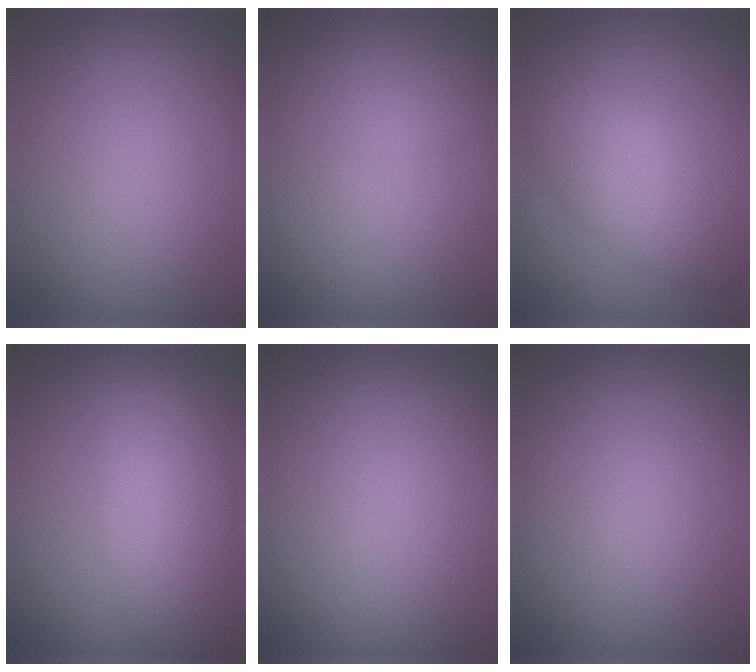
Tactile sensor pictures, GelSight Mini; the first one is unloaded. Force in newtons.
{"total": 0.6, "press": 0.6, "slide": 0.0}
{"total": 4.7, "press": 4.7, "slide": 0.1}
{"total": 7.0, "press": 7.0, "slide": 0.3}
{"total": 0.0}
{"total": 0.0}